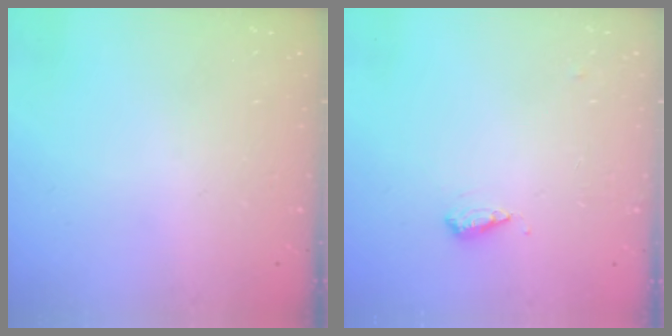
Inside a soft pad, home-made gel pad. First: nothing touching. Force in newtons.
{"total": 8.3, "press": 8.3, "slide": 0.9}